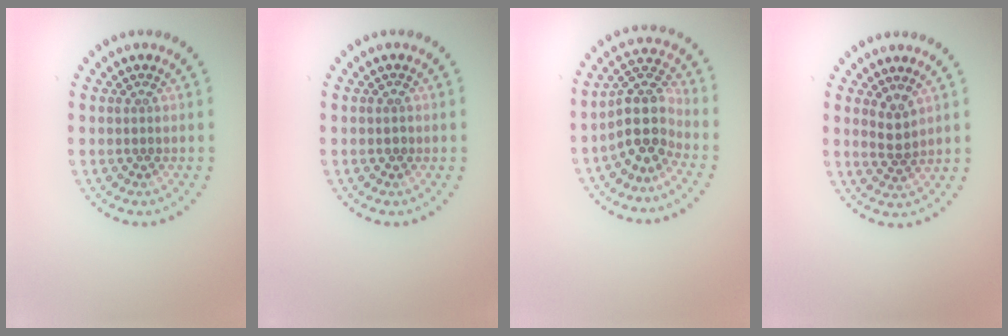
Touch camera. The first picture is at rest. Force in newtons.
{"total": 0.8, "press": 0.8, "slide": 0.1}
{"total": 4.5, "press": 3.6, "slide": 2.6}
{"total": 1.8, "press": 1.6, "slide": 0.9}